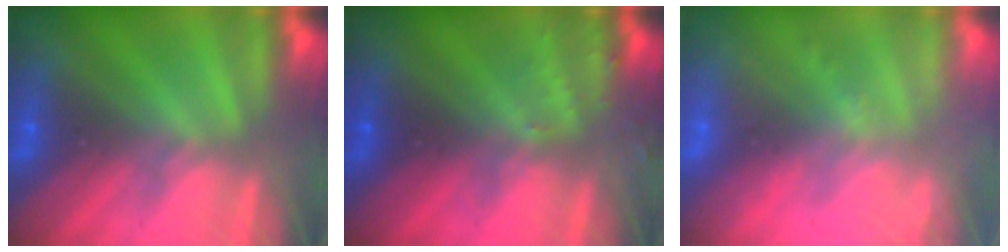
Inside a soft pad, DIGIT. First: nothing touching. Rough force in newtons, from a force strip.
{"total": 3.2}
{"total": 2.4}